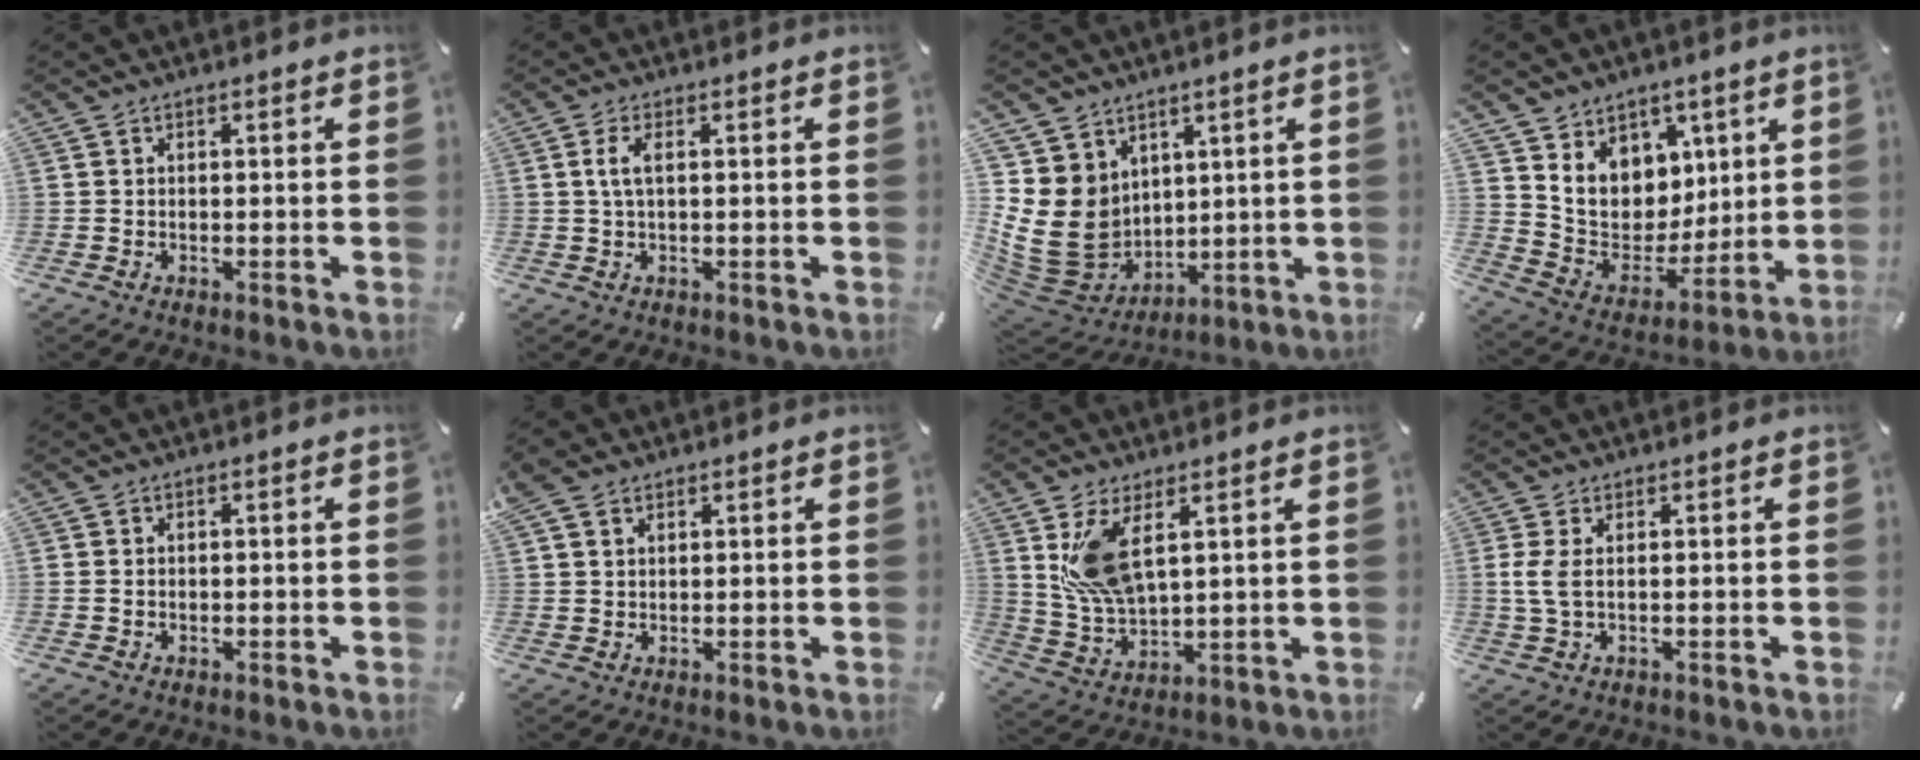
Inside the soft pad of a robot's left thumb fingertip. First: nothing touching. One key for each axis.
{"total": 3.5, "fx": 0.6, "fy": 1.2, "fz": 3.3, "tx": -0.073, "ty": 0.001, "tz": 0.006}
{"total": 14.6, "fx": 1.6, "fy": 13.3, "fz": 5.9, "tx": -0.132, "ty": -0.025, "tz": 0.038}
{"total": 11.5, "fx": 4.8, "fy": 10.2, "fz": 2.6, "tx": -0.055, "ty": -0.048, "tz": 0.105}
{"total": 0.9, "fx": -0.2, "fy": 0.7, "fz": 0.6, "tx": -0.012, "ty": 0.003, "tz": -0.004}
{"total": 5.6, "fx": 2.4, "fy": 4.1, "fz": 3.0, "tx": -0.078, "ty": 0.005, "tz": 0.046}
{"total": 11.0, "fx": 4.7, "fy": 5.3, "fz": 8.4, "tx": -0.190, "ty": -0.013, "tz": 0.082}
{"total": 4.1, "fx": 0.6, "fy": 1.4, "fz": 3.8, "tx": -0.087, "ty": -0.002, "tz": 0.007}